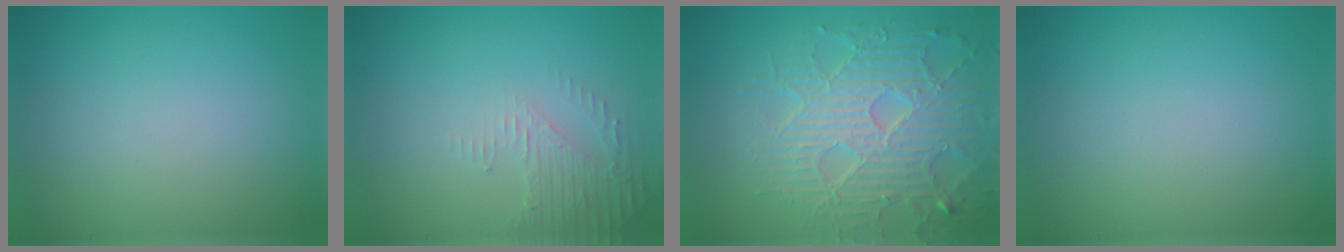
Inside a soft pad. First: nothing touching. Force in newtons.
{"total": 2.2, "press": 2.1, "slide": 0.5}
{"total": 7.0, "press": 5.7, "slide": 4.0}
{"total": 0.0}